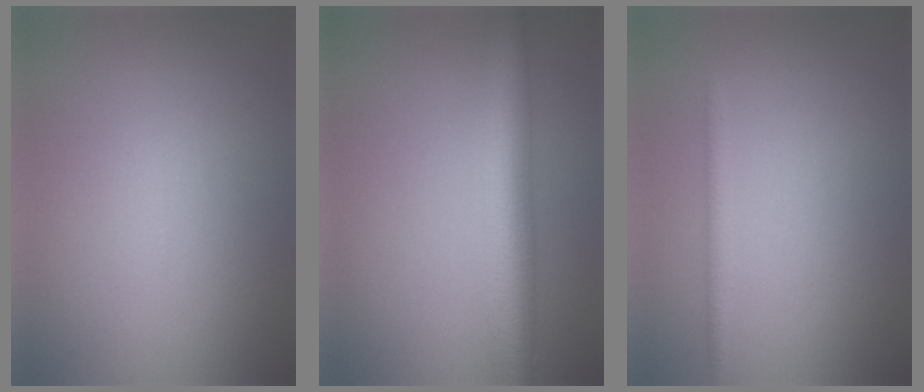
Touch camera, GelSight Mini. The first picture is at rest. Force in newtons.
{"total": 6.9, "press": 6.9, "slide": 0.4}
{"total": 1.5, "press": 1.5, "slide": 0.2}